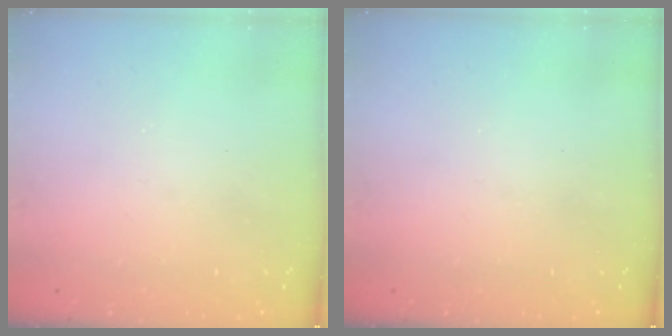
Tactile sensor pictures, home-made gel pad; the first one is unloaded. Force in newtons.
{"total": 0.0}